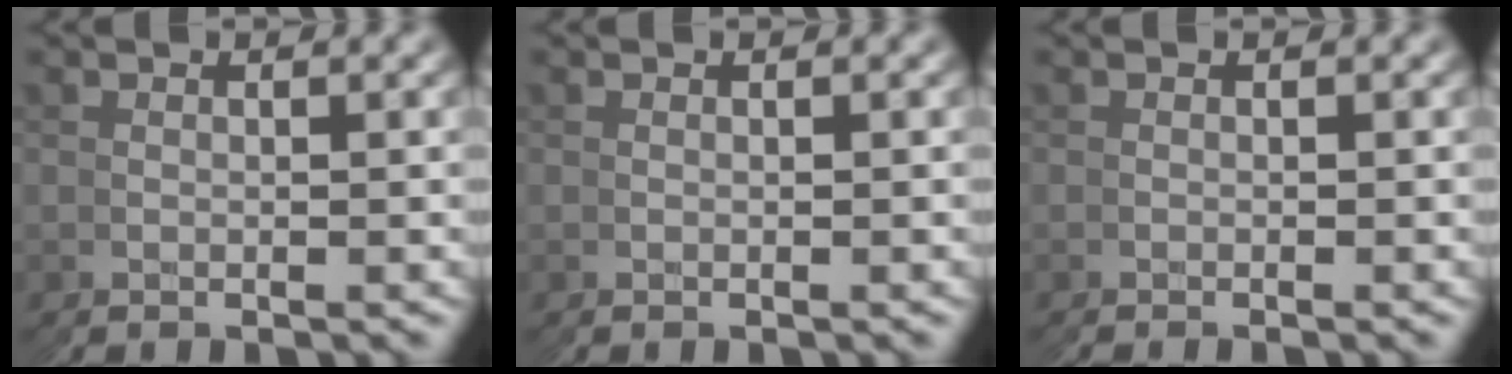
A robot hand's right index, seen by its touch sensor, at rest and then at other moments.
{"total": 0.0}
{"total": 0.9, "force": [-0.3, -0.7, -0.5], "torque": [0.006, 0.004, -0.007]}